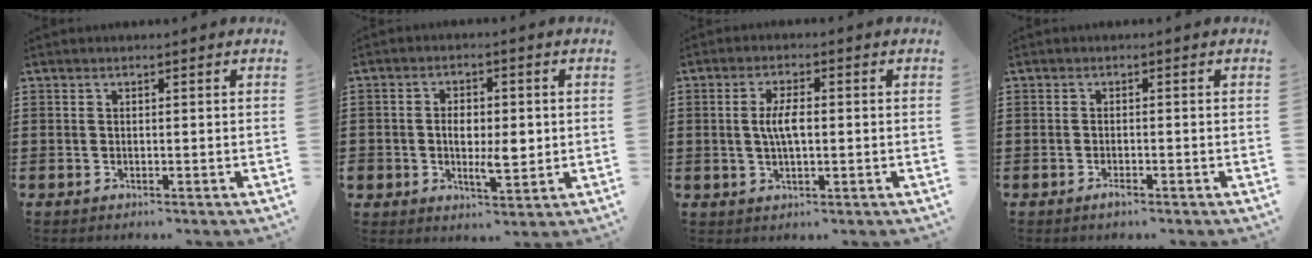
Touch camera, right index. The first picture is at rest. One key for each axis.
{"total": 4.7, "fx": -0.4, "fy": 2.8, "fz": 3.8, "tx": -0.059, "ty": 0.003, "tz": -0.012}
{"total": 4.3, "fx": 0.0, "fy": 1.4, "fz": 4.1, "tx": -0.091, "ty": -0.004, "tz": -0.007}
{"total": 1.3, "fx": -0.9, "fy": 0.2, "fz": 0.9, "tx": -0.018, "ty": -0.005, "tz": -0.016}